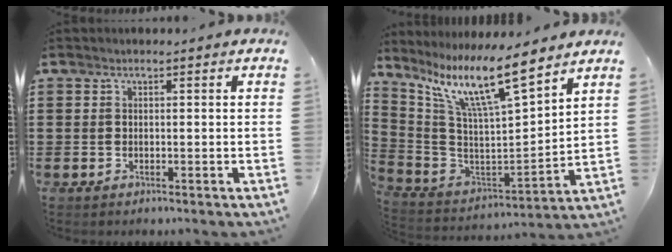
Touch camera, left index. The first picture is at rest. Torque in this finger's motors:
{"motor_torque": [2.14, 0.00, 0.97, 0.21]}